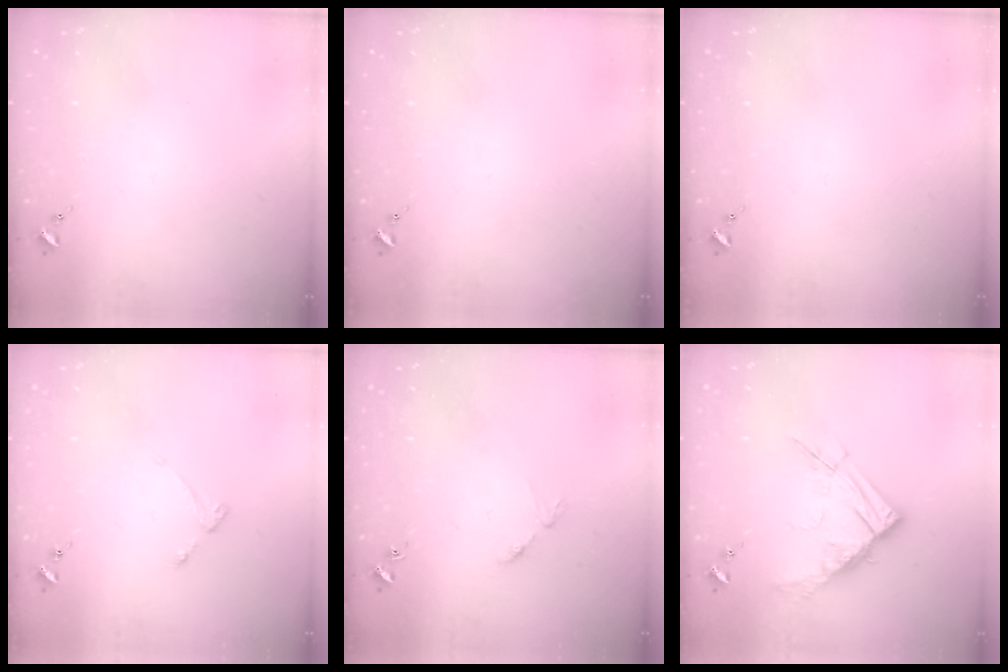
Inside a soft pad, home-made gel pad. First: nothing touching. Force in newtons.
{"total": 0.0}
{"total": 0.0}
{"total": 2.6, "press": 2.6, "slide": 0.5}
{"total": 3.8, "press": 3.8, "slide": 0.5}
{"total": 14.1, "press": 14.0, "slide": 1.5}